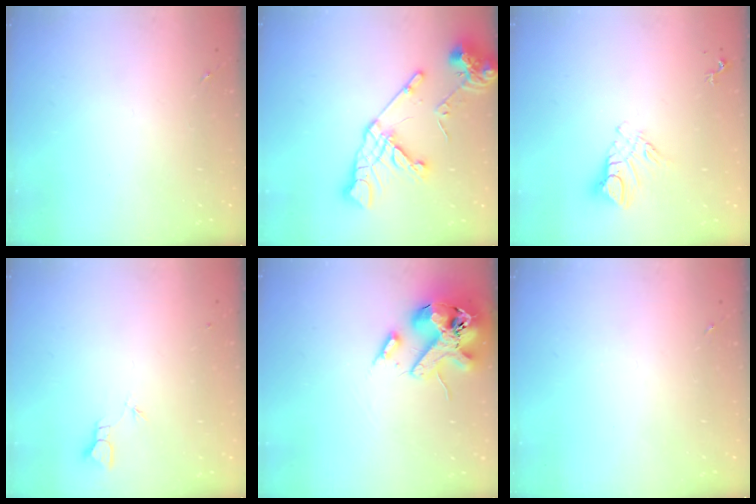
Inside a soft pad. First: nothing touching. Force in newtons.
{"total": 16.3, "press": 16.2, "slide": 2.1}
{"total": 10.2, "press": 10.1, "slide": 0.8}
{"total": 1.9, "press": 1.9, "slide": 0.1}
{"total": 16.5, "press": 16.3, "slide": 2.8}
{"total": 0.0}